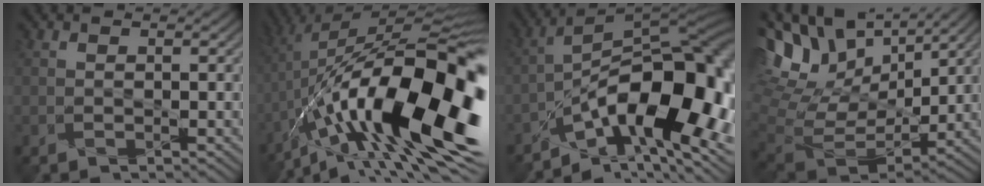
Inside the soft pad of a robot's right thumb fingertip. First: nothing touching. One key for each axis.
{"total": 21.1, "fx": -6.4, "fy": 7.1, "fz": 18.9, "tx": -0.307, "ty": 0.002, "tz": -0.118}
{"total": 16.6, "fx": -6.7, "fy": 7.3, "fz": 13.3, "tx": -0.183, "ty": -0.005, "tz": -0.121}
{"total": 14.6, "fx": 8.4, "fy": 8.0, "fz": 9.0, "tx": -0.215, "ty": 0.016, "tz": 0.157}